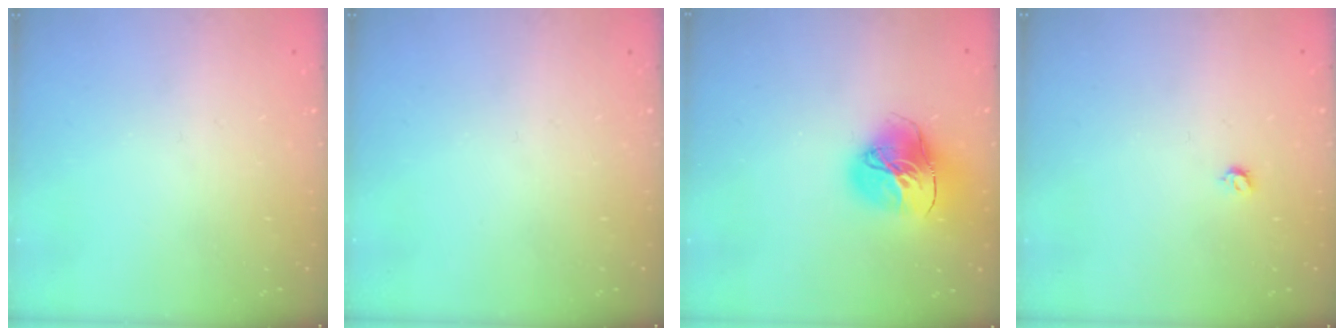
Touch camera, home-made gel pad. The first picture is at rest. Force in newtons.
{"total": 0.0}
{"total": 16.2, "press": 16.1, "slide": 1.6}
{"total": 3.4, "press": 3.4, "slide": 0.6}